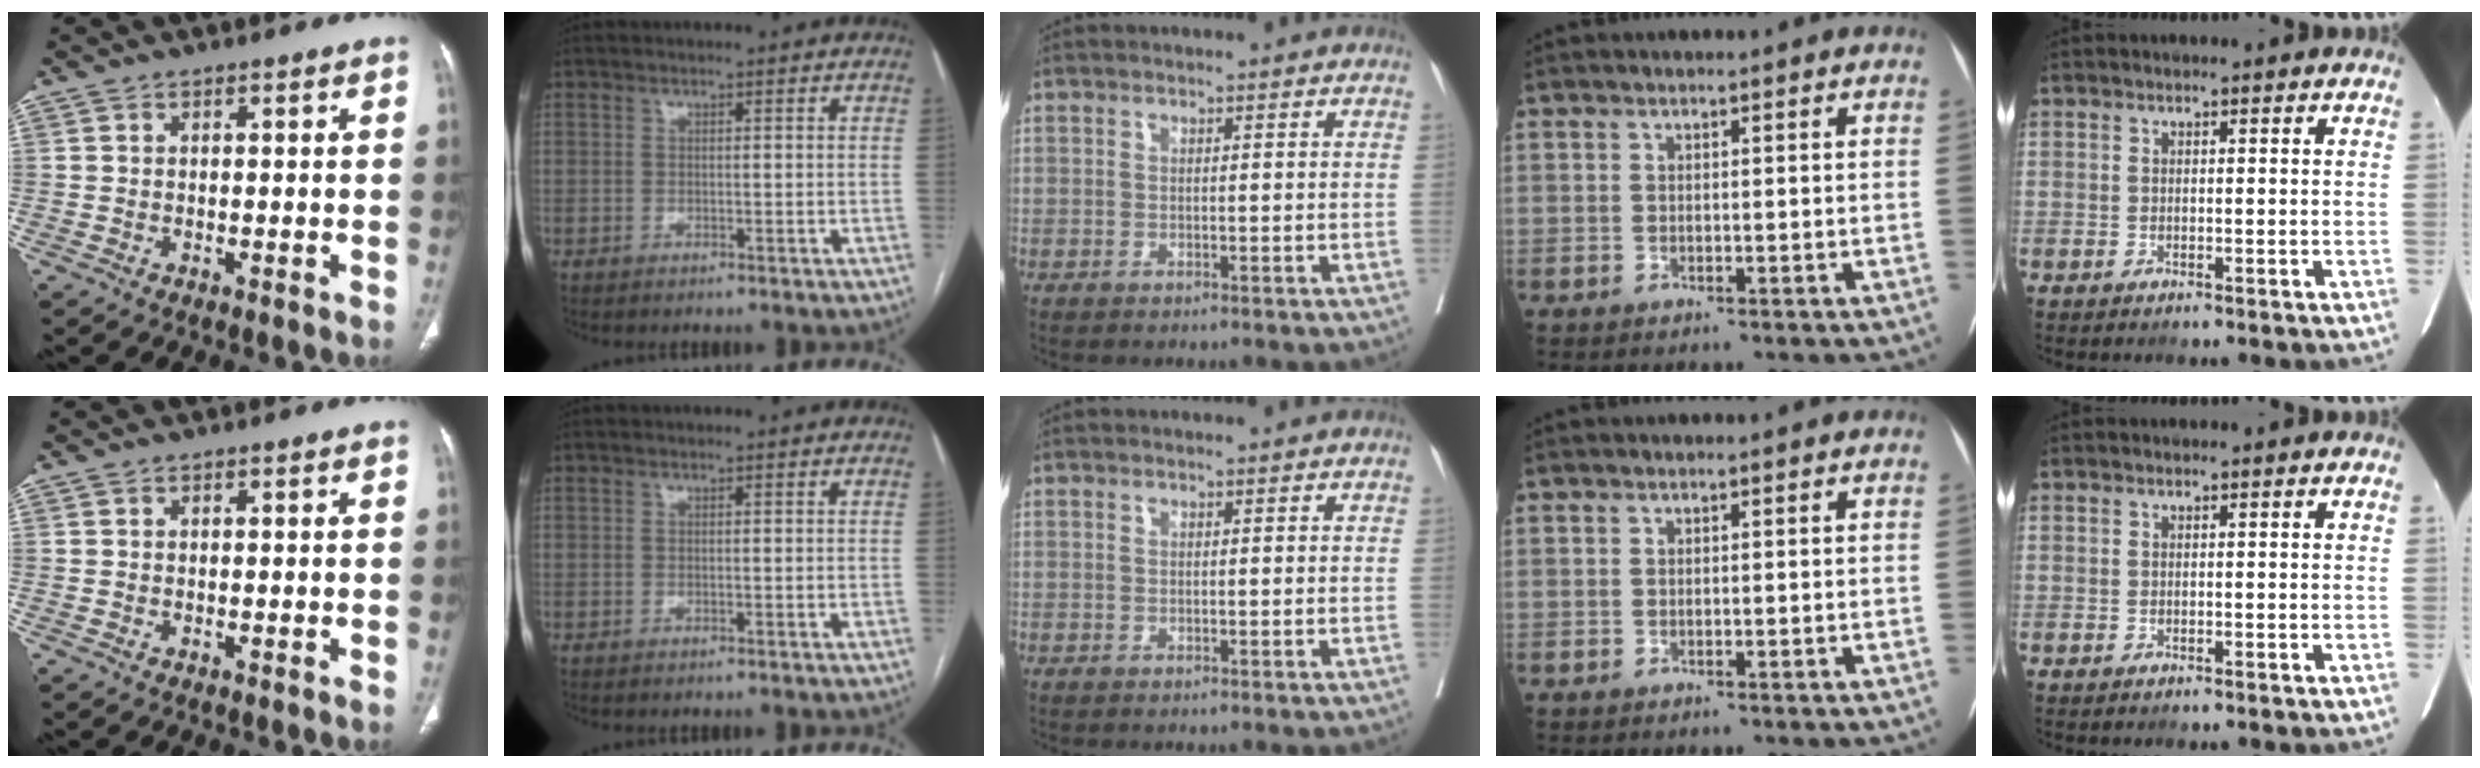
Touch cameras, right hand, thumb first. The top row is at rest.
{}